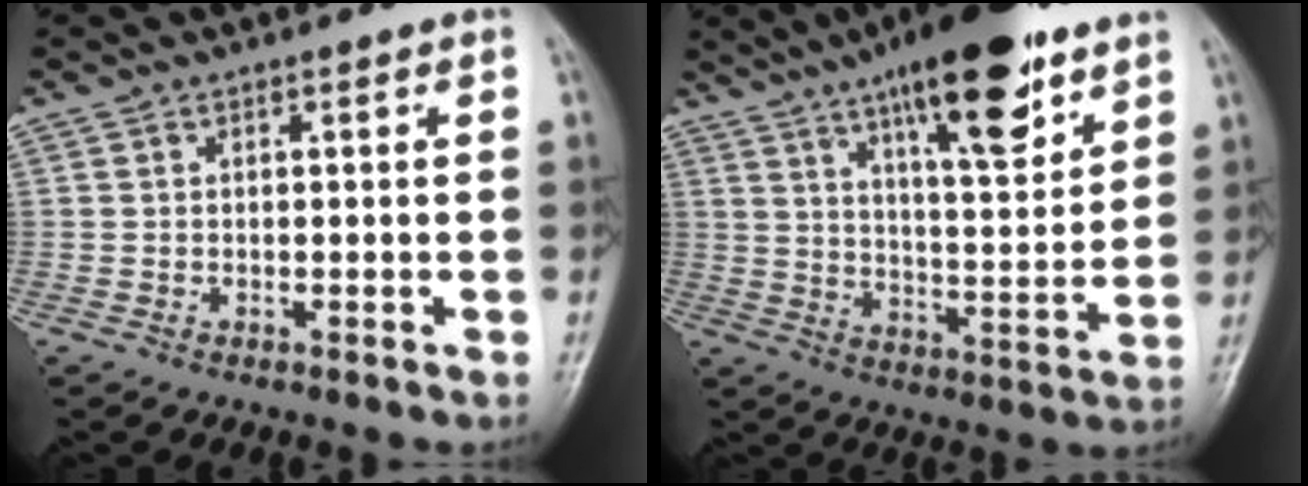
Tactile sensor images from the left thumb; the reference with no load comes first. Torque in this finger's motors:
{"motor_torque": [1.53, 0.89, 1.59, -1.18, 0.18]}